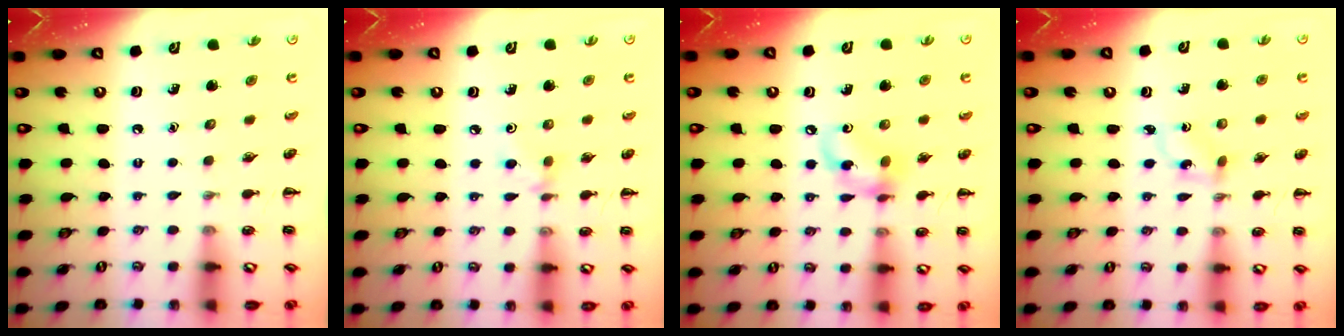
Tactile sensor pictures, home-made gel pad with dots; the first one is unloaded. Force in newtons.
{"total": 3.2, "press": 2.9, "slide": 1.2}
{"total": 9.6, "press": 9.5, "slide": 1.6}
{"total": 1.4, "press": 1.2, "slide": 0.6}